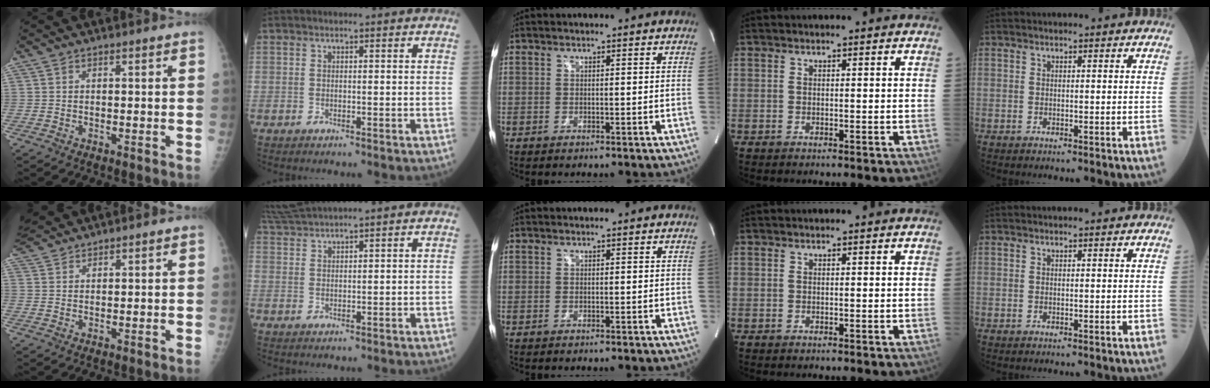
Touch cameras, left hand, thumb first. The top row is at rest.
{"thumb": {"total": 4.9, "force": [4.7, 0.6, 1.2], "torque": [-0.031, 0.013, 0.099]}, "index": {"total": 4.8, "force": [4.5, -1.1, 1.5], "torque": [-0.044, 0.017, 0.095]}}